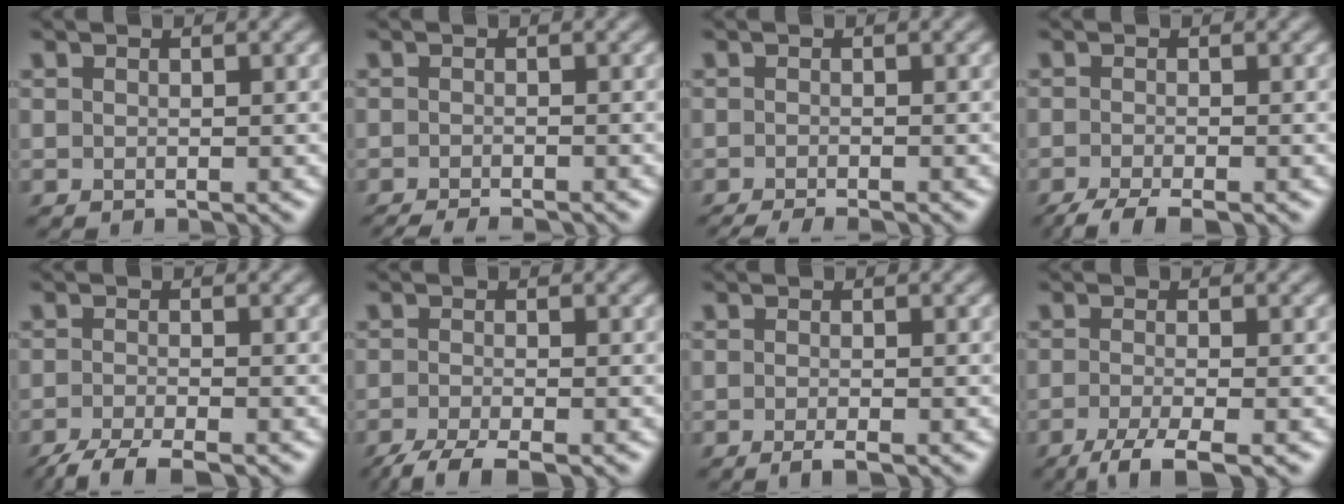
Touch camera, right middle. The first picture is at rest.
{"total": 3.0, "force": [-2.5, 0.4, 1.5], "torque": [-0.021, -0.002, -0.043]}
{"total": 2.7, "force": [-2.1, 0.4, 1.6], "torque": [-0.019, -0.004, -0.037]}
{"total": 3.6, "force": [-2.7, 0.7, 2.3], "torque": [-0.038, -0.006, -0.054]}
{"total": 4.0, "force": [-3.1, 0.7, 2.4], "torque": [-0.043, -0.007, -0.064]}
{"total": 3.8, "force": [-2.8, 0.7, 2.5], "torque": [-0.044, -0.007, -0.060]}
{"total": 1.6, "force": [-0.9, 0.3, 1.3], "torque": [-0.016, -0.003, -0.019]}
{"total": 3.8, "force": [-2.3, 0.8, 2.9], "torque": [-0.050, -0.007, -0.053]}